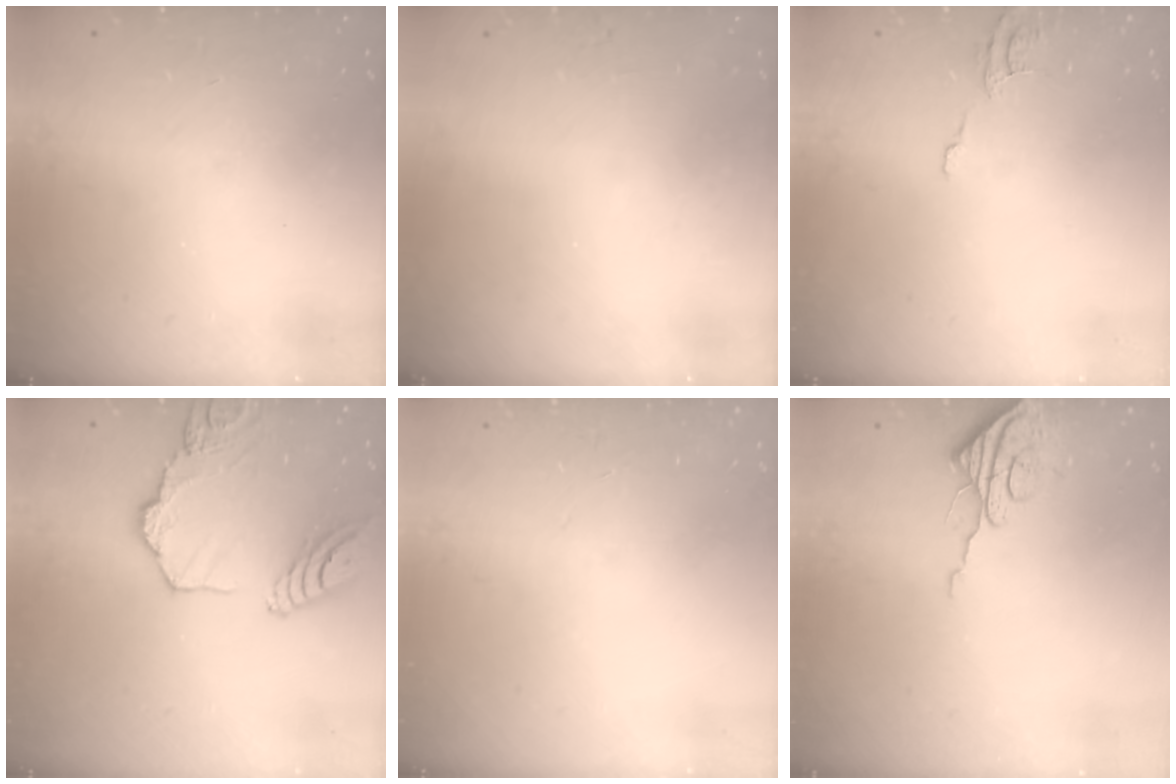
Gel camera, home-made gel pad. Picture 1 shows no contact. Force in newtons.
{"total": 2.5, "press": 2.5, "slide": 0.2}
{"total": 5.8, "press": 5.8, "slide": 0.5}
{"total": 15.8, "press": 15.7, "slide": 1.8}
{"total": 0.0}
{"total": 7.9, "press": 7.9, "slide": 0.3}